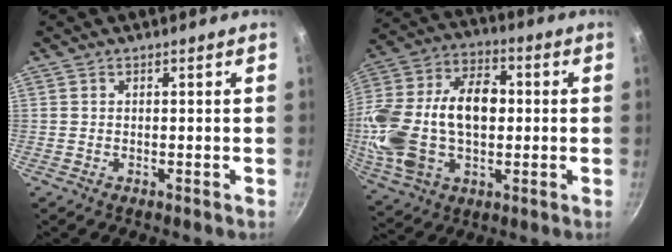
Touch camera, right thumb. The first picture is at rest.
{"total": 23.1, "force": [-0.3, 14.7, 17.8], "torque": [-0.324, 0.033, -0.003]}